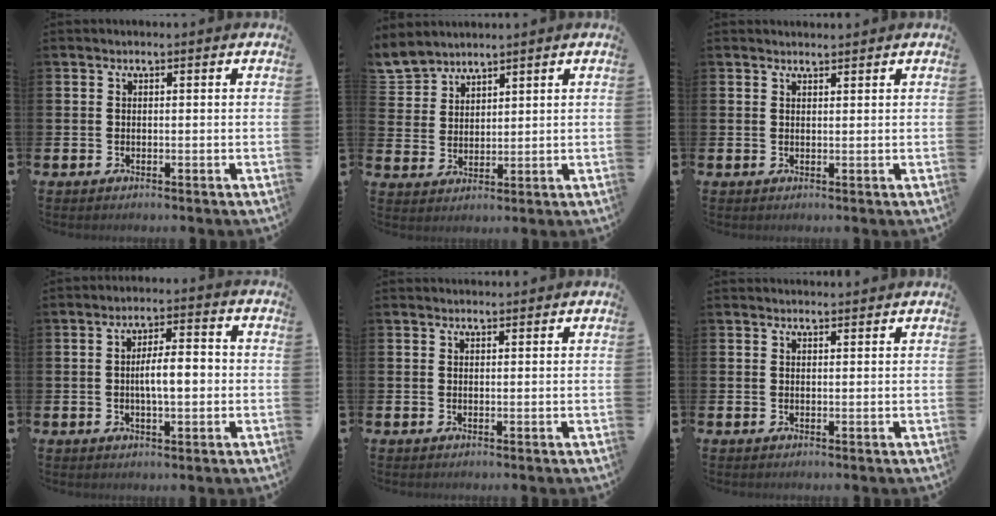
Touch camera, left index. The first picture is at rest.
{"total": 4.4, "force": [4.2, 1.2, -0.3], "torque": [-0.008, -0.022, 0.078]}
{"total": 1.4, "force": [1.4, 0.2, -0.1], "torque": [0.011, -0.006, 0.023]}
{"total": 5.2, "force": [-0.4, 1.9, 4.8], "torque": [-0.075, 0.004, -0.014]}
{"total": 1.0, "force": [1.0, 0.1, 0.0], "torque": [0.011, -0.005, 0.015]}
{"total": 1.2, "force": [1.2, 0.0, 0.0], "torque": [0.013, -0.007, 0.020]}